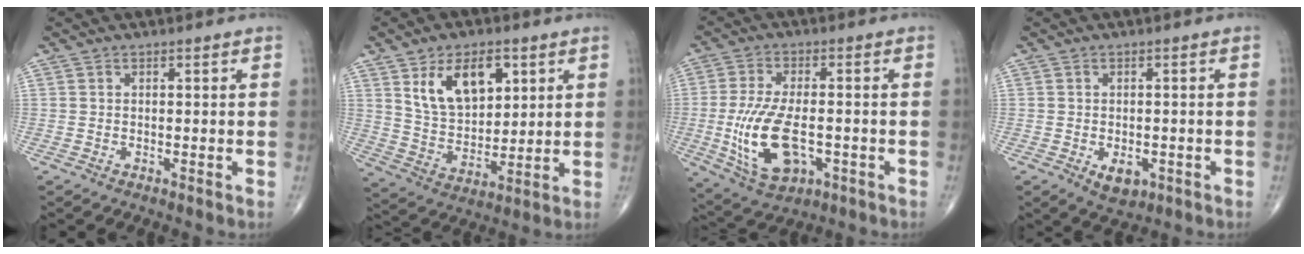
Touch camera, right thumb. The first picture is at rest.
{"total": 13.4, "force": [5.7, 7.9, 9.2], "torque": [-0.128, -0.025, 0.114]}
{"total": 13.8, "force": [-2.8, 6.9, 11.6], "torque": [-0.229, -0.001, -0.036]}
{"total": 4.1, "force": [-1.4, 2.6, 2.9], "torque": [-0.034, 0.000, -0.012]}